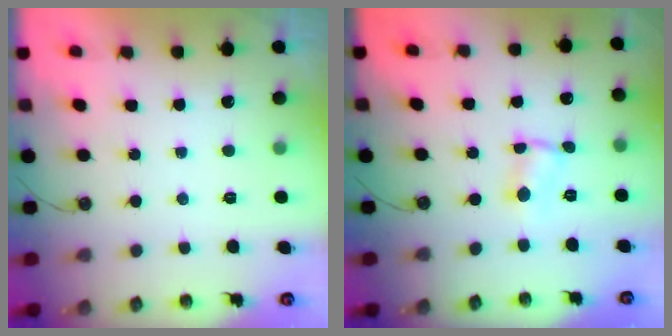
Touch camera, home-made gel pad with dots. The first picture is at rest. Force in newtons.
{"total": 1.1, "press": 1.0, "slide": 0.2}